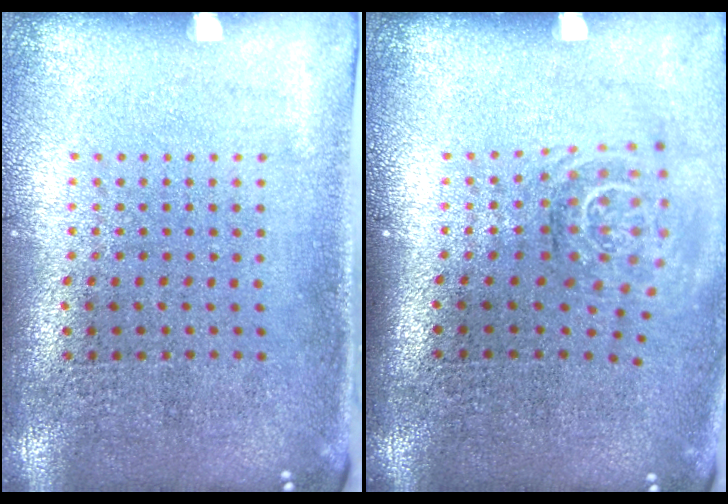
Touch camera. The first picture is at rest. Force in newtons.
{"total": 1.7, "press": 1.1, "slide": 1.3}